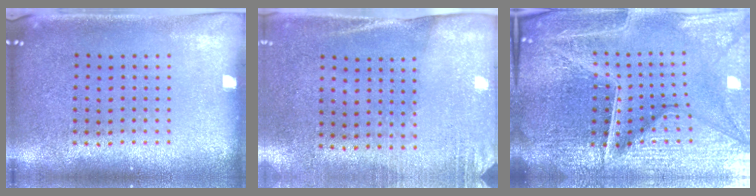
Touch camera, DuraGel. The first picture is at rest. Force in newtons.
{"total": 2.7, "press": 2.3, "slide": 1.3}
{"total": 6.9, "press": 6.1, "slide": 3.2}